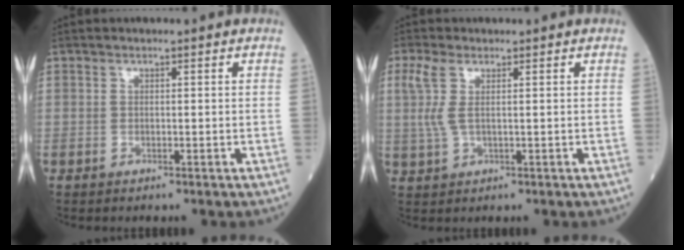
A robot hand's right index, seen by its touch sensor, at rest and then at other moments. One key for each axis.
{"total": 3.8, "fx": 1.1, "fy": 1.0, "fz": 3.5, "tx": -0.099, "ty": 0.006, "tz": 0.027}